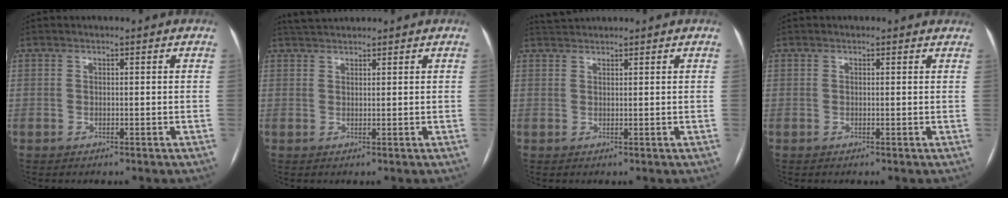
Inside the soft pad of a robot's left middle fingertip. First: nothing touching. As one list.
[{"total": 2.7, "force": [2.6, 0.2, 0.5], "torque": [-0.012, 0.024, 0.050]}, {"total": 2.0, "force": [2.0, 0.0, 0.0], "torque": [-0.008, 0.019, 0.041]}, {"total": 1.7, "force": [1.5, 0.7, 0.1], "torque": [-0.005, 0.001, 0.001]}]